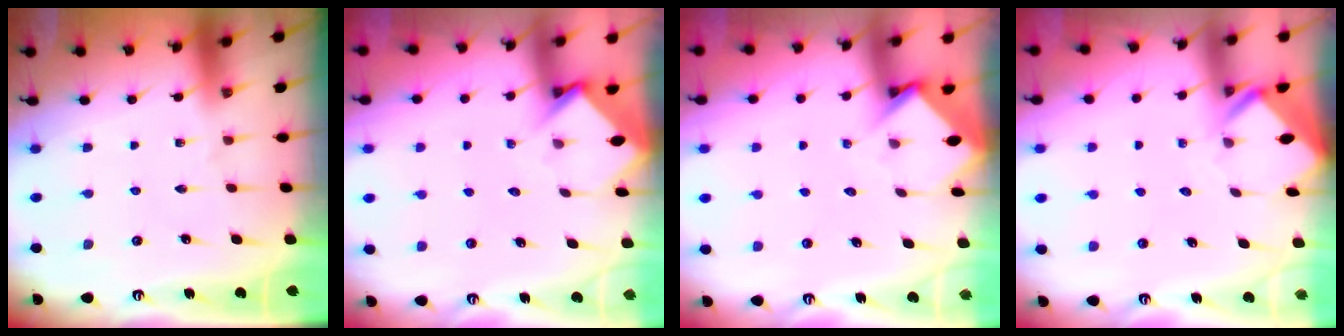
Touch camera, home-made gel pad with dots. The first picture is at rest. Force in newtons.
{"total": 3.5, "press": 3.5, "slide": 0.3}
{"total": 3.7, "press": 3.7, "slide": 0.2}
{"total": 2.8, "press": 2.8, "slide": 0.2}